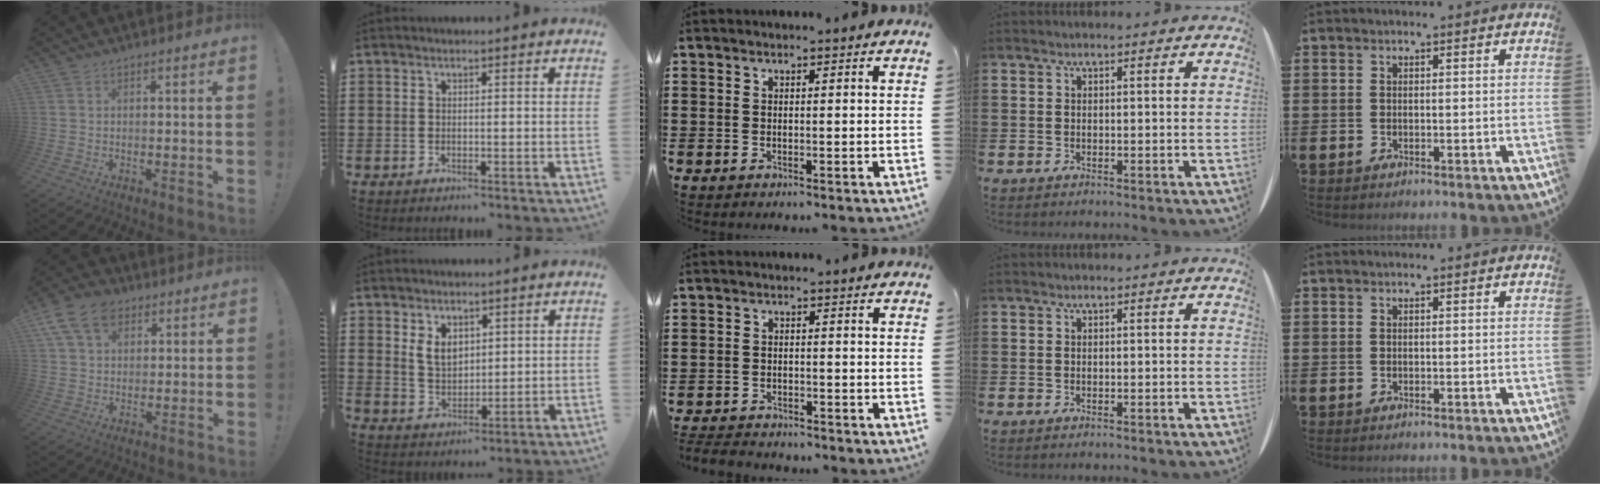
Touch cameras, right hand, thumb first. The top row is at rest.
{"thumb": {"total": 12.2, "force": [5.8, 8.5, 6.6], "torque": [-0.116, -0.015, 0.112]}, "index": {"total": 4.2, "force": [1.9, 2.8, 2.5], "torque": [-0.051, 0.006, 0.033]}, "middle": {"total": 2.8, "force": [-2.7, 0.5, 0.1], "torque": [-0.014, -0.004, -0.062]}}